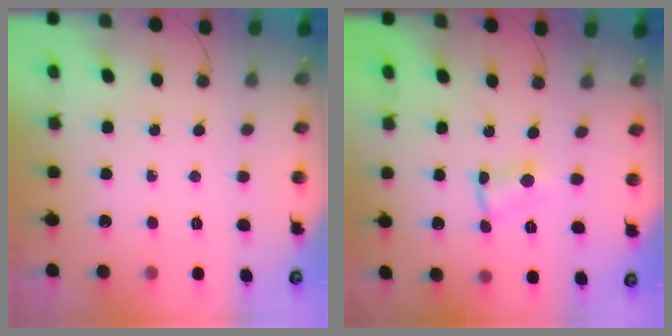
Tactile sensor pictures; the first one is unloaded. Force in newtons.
{"total": 3.0, "press": 3.0, "slide": 0.3}